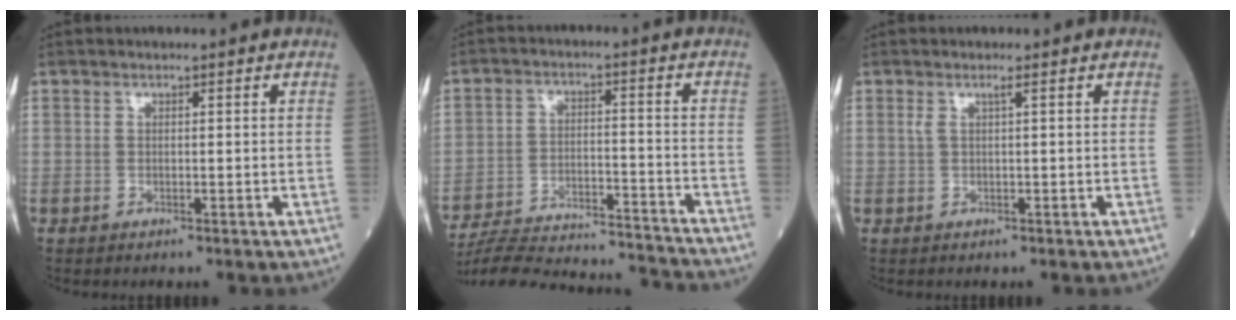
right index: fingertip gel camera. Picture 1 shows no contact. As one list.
[{"total": 20.4, "force": [-19.7, 1.4, 5.2], "torque": [-0.109, -0.010, -0.286]}, {"total": 1.0, "force": [0.4, -0.2, 0.9], "torque": [-0.023, 0.006, 0.008]}]